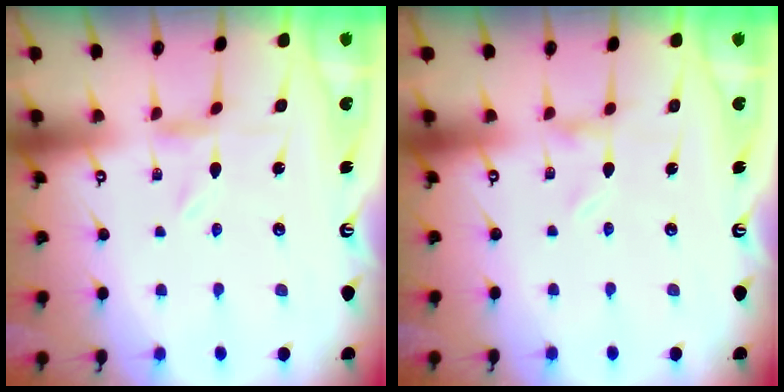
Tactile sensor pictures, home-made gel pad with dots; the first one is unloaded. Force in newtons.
{"total": 0.0}